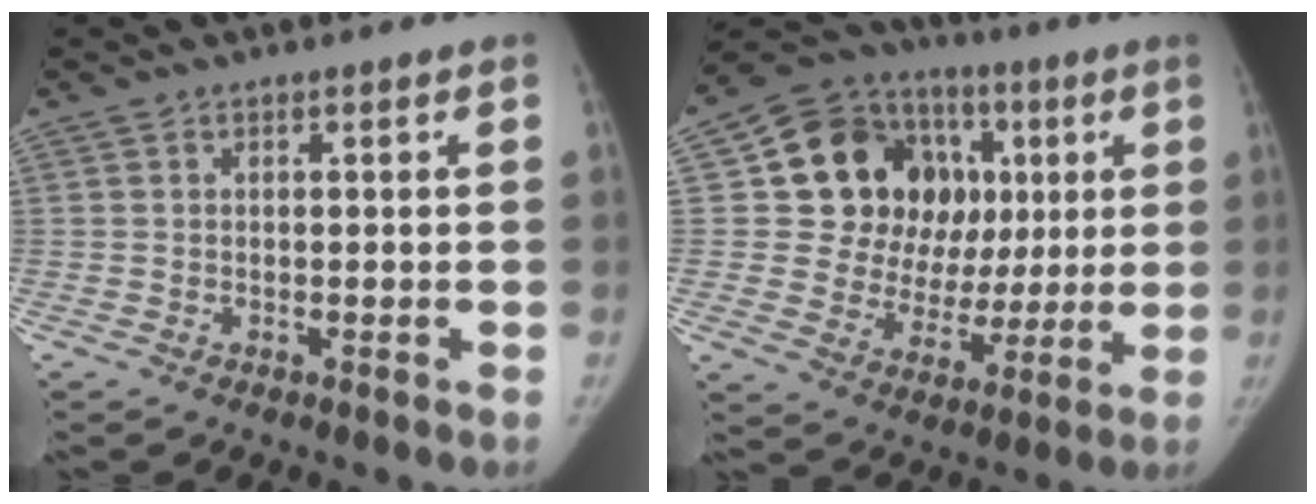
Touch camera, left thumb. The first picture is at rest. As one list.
[{"total": 22.0, "force": [4.7, 17.7, 12.2], "torque": [-0.128, 0.039, 0.094]}]